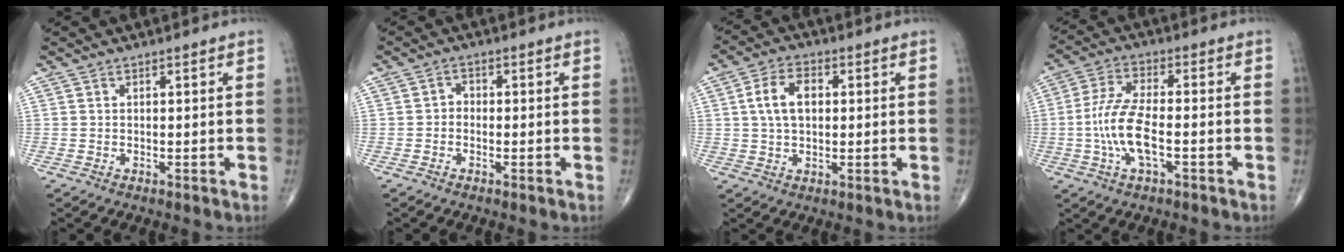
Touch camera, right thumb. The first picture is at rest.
{"total": 1.6, "force": [-0.6, 1.3, 0.8], "torque": [0.002, 0.007, -0.018]}
{"total": 7.6, "force": [1.2, 4.7, 5.8], "torque": [-0.097, 0.011, 0.018]}
{"total": 10.3, "force": [-2.2, 4.0, 9.2], "torque": [-0.200, 0.020, -0.045]}